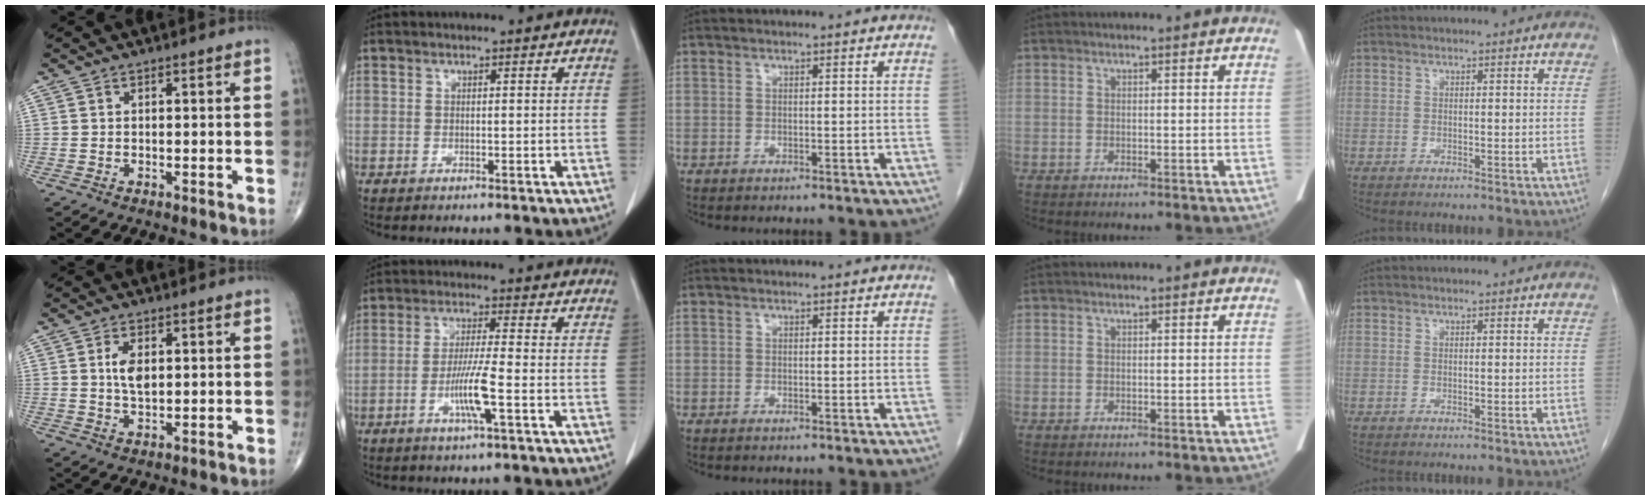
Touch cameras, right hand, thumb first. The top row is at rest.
{"thumb": {"total": 4.7, "force": [1.0, 2.5, 3.9], "torque": [-0.069, -0.004, 0.019]}, "index": {"total": 6.1, "force": [-2.3, -0.5, 5.7], "torque": [-0.110, -0.007, -0.045]}}